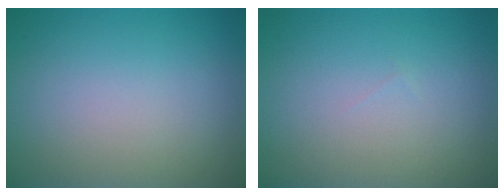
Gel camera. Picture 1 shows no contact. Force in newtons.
{"total": 0.0}